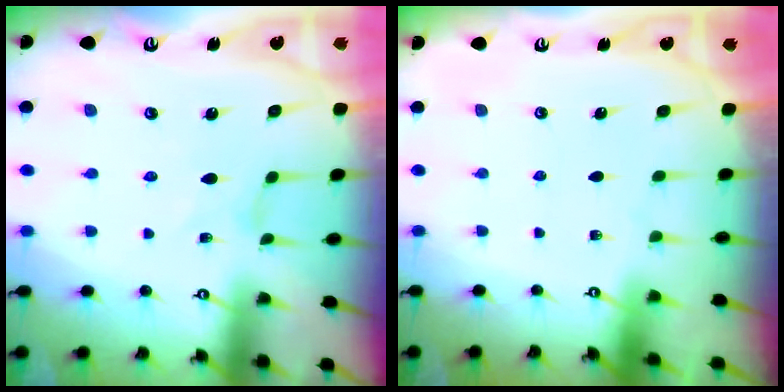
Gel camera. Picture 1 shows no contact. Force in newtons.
{"total": 0.0}